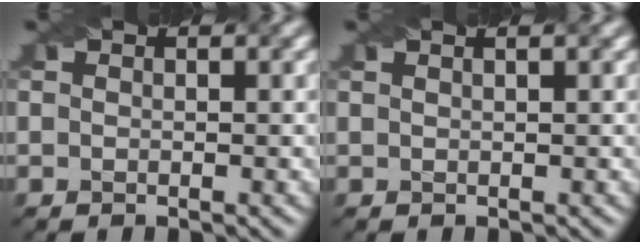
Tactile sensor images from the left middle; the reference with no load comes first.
{"total": 2.6, "force": [1.4, 1.3, 1.7], "torque": [-0.003, 0.011, -0.007]}